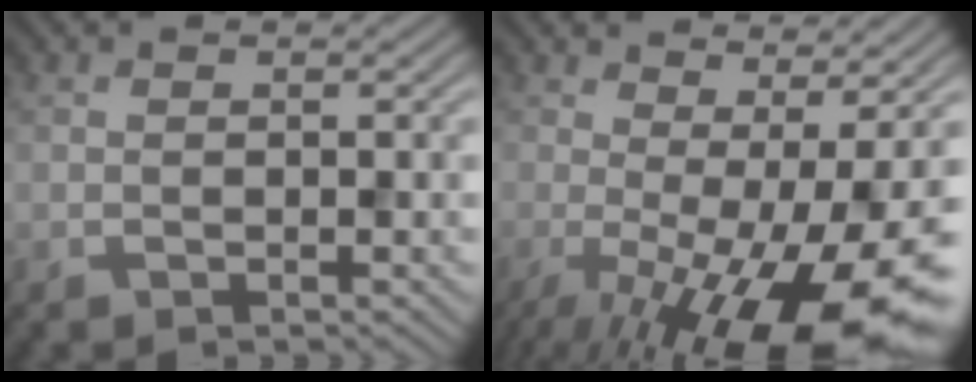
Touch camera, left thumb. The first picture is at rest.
{"total": 16.9, "force": [-4.8, 5.2, 15.3], "torque": [-0.222, -0.015, -0.065]}